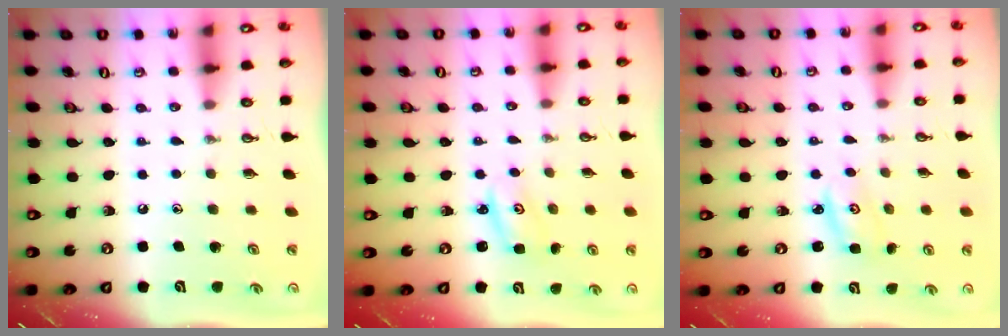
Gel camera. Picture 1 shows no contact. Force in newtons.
{"total": 2.6, "press": 2.6, "slide": 0.1}
{"total": 2.2, "press": 2.2, "slide": 0.2}